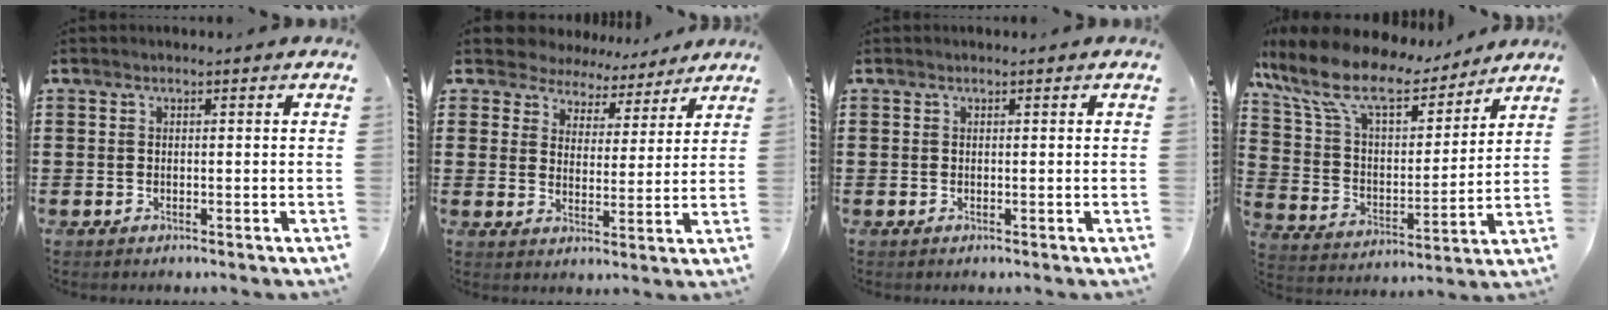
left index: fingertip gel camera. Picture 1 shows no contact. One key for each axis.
{"total": 5.8, "fx": 5.5, "fy": 1.9, "fz": 0.2, "tx": -0.037, "ty": -0.030, "tz": 0.099}
{"total": 0.0}
{"total": 11.8, "fx": 9.6, "fy": 3.3, "fz": 6.1, "tx": -0.158, "ty": -0.049, "tz": 0.167}